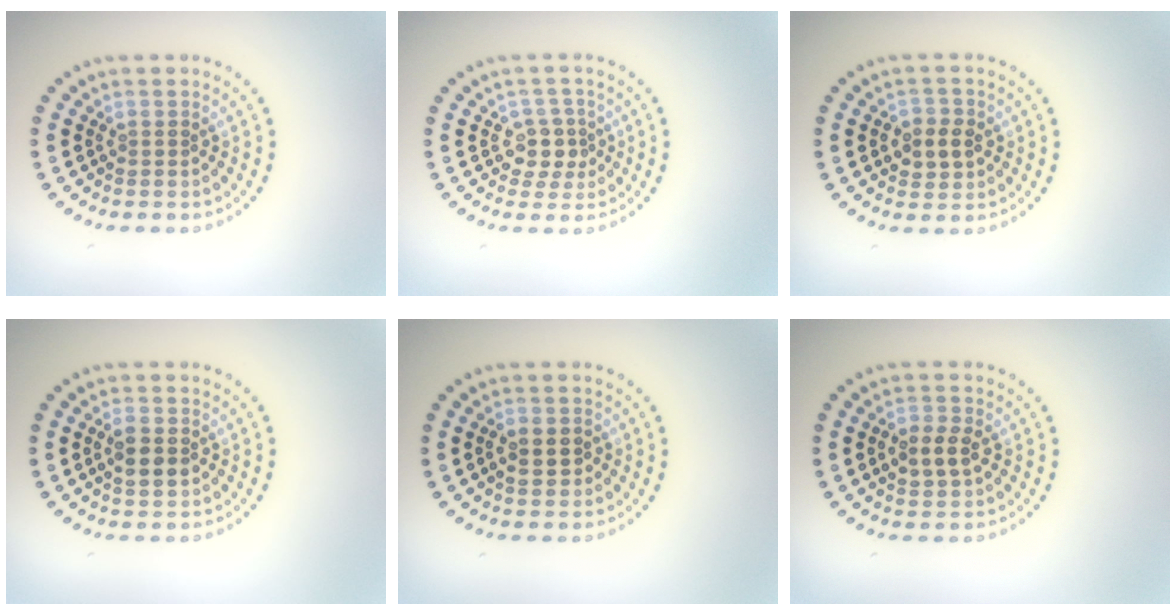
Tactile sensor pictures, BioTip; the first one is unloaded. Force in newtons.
{"total": 2.5, "press": 2.2, "slide": 1.1}
{"total": 2.6, "press": 2.6, "slide": 0.3}
{"total": 2.3, "press": 2.3, "slide": 0.3}
{"total": 2.5, "press": 2.4, "slide": 0.2}
{"total": 2.8, "press": 2.8, "slide": 0.1}